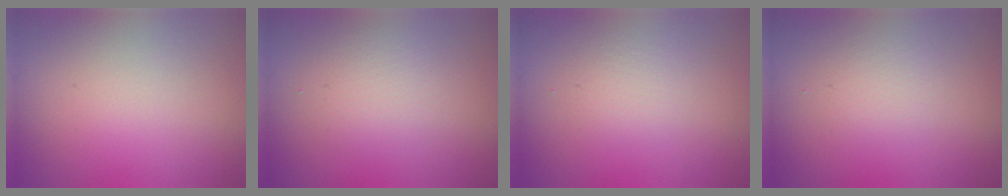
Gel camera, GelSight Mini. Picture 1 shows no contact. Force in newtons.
{"total": 2.4, "press": 2.4, "slide": 0.2}
{"total": 1.6, "press": 1.6, "slide": 0.0}
{"total": 1.7, "press": 1.7, "slide": 0.1}